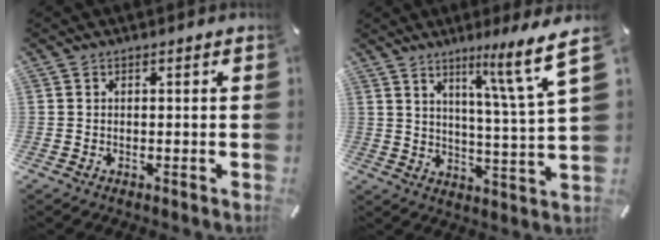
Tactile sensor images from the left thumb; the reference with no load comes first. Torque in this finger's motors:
{"motor_torque": [0.81, -0.51, 0.43, -0.17, 0.09]}